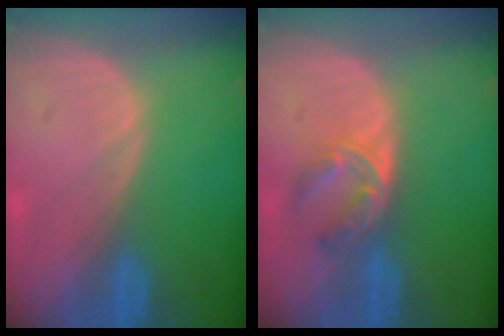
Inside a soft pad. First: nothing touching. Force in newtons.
{"total": 5.7, "press": 4.5, "slide": 3.4}